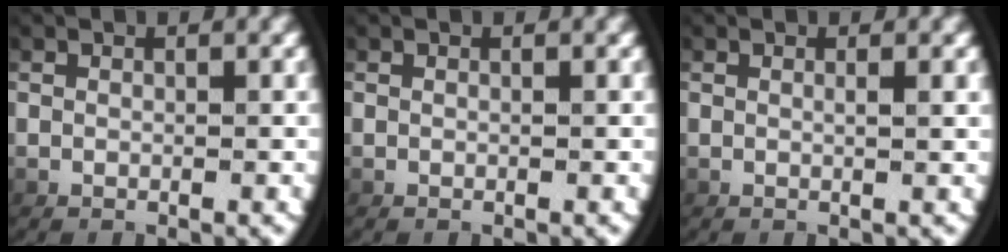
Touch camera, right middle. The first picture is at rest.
{"total": 0.0}
{"total": 0.7, "force": [0.1, -0.3, 0.6], "torque": [-0.011, -0.006, 0.007]}